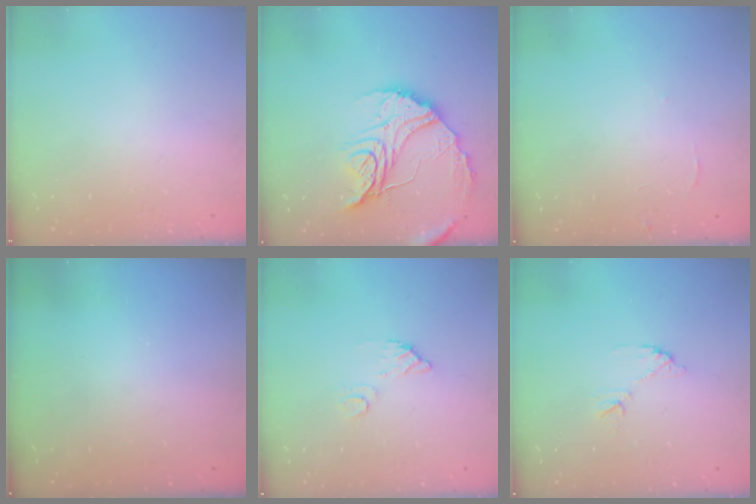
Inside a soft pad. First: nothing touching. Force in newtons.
{"total": 17.2, "press": 17.1, "slide": 1.6}
{"total": 6.1, "press": 6.1, "slide": 0.4}
{"total": 3.0, "press": 3.0, "slide": 0.1}
{"total": 5.1, "press": 5.1, "slide": 0.4}
{"total": 8.0, "press": 8.0, "slide": 0.2}